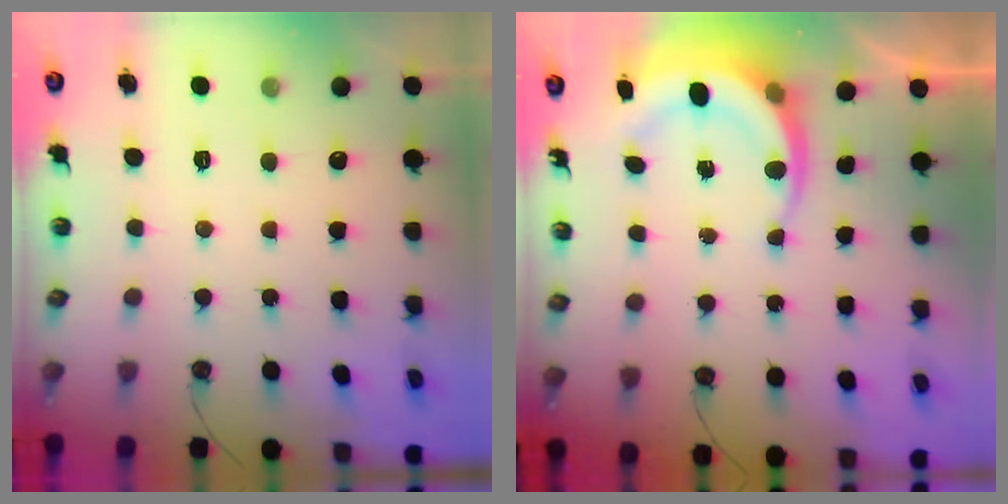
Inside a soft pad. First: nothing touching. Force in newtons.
{"total": 7.2, "press": 7.0, "slide": 1.8}